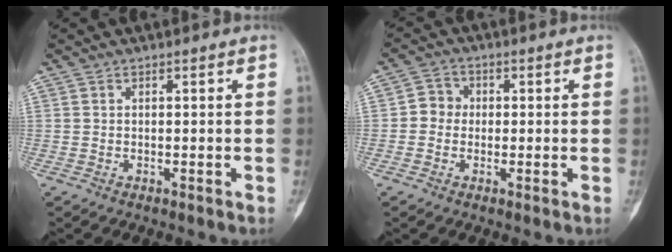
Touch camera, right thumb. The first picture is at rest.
{"total": 3.7, "force": [-0.2, 3.5, 1.3], "torque": [0.000, 0.010, -0.014]}